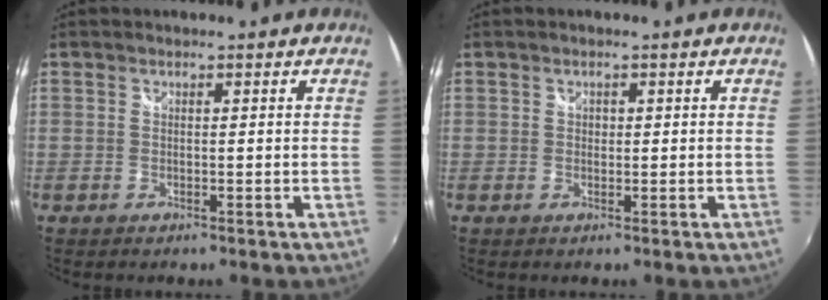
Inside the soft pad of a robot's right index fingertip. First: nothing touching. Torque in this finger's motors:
{"motor_torque": [0.21, 0.08, 0.17, 0.03]}